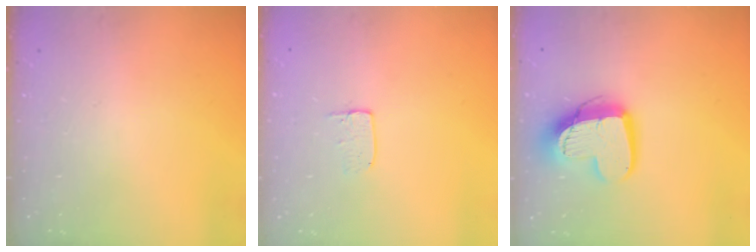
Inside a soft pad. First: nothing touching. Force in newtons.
{"total": 3.4, "press": 3.4, "slide": 0.3}
{"total": 14.6, "press": 14.6, "slide": 1.1}